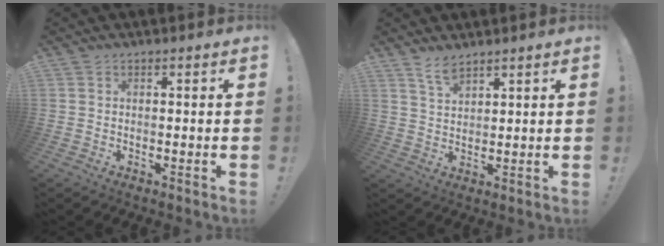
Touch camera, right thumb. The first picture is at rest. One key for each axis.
{"total": 4.6, "fx": 3.7, "fy": 1.2, "fz": 2.3, "tx": -0.045, "ty": -0.021, "tz": 0.068}